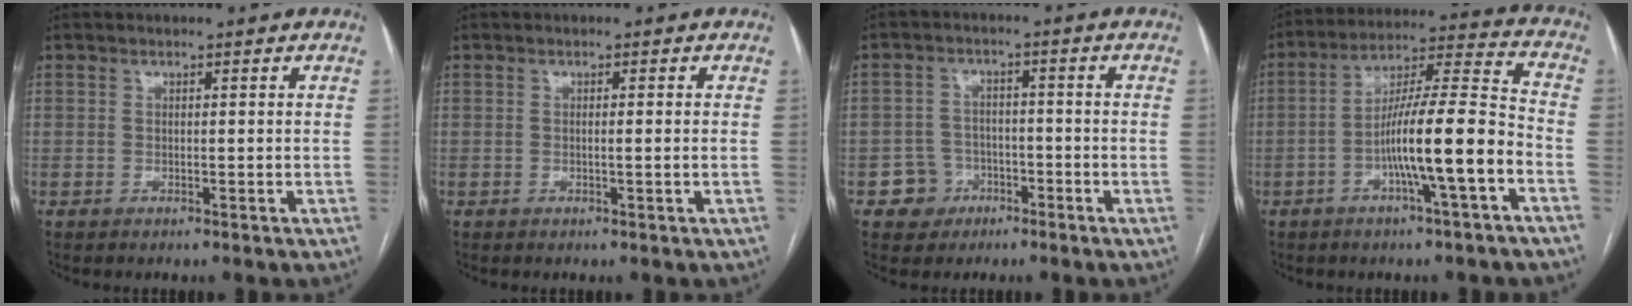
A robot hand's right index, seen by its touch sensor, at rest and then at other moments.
{"total": 1.0, "force": [-0.2, -0.2, 1.0], "torque": [-0.015, -0.001, -0.002]}
{"total": 5.0, "force": [-2.4, 4.3, 0.2], "torque": [0.006, 0.016, -0.036]}
{"total": 13.4, "force": [-4.7, 0.1, 12.6], "torque": [-0.219, 0.016, -0.081]}